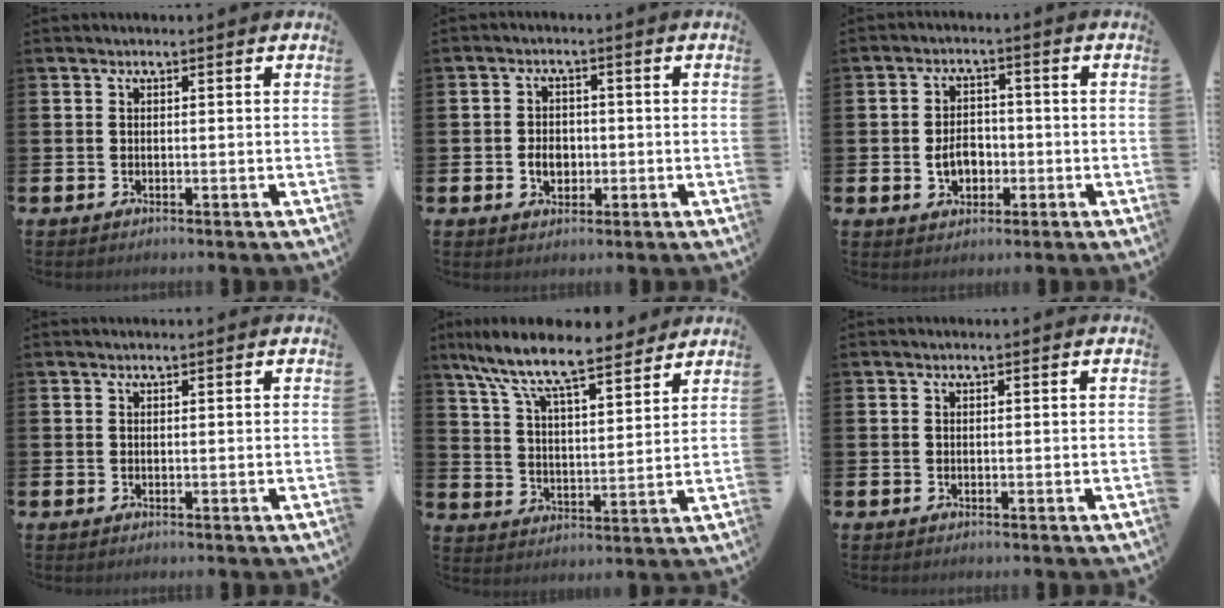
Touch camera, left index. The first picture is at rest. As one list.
[{"total": 3.3, "force": [-0.7, 2.6, 2.0], "torque": [-0.020, -0.004, -0.020]}, {"total": 4.2, "force": [-1.0, 3.0, 2.7], "torque": [-0.030, -0.003, -0.025]}, {"total": 0.0}, {"total": 9.9, "force": [8.7, 2.2, 4.2], "torque": [-0.116, -0.054, 0.151]}, {"total": 0.0}]